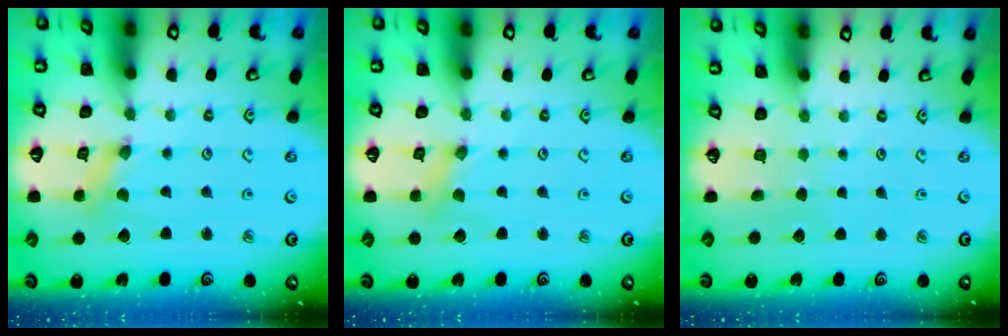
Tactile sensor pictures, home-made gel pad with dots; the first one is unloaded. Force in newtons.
{"total": 1.2, "press": 1.1, "slide": 0.2}
{"total": 0.0}